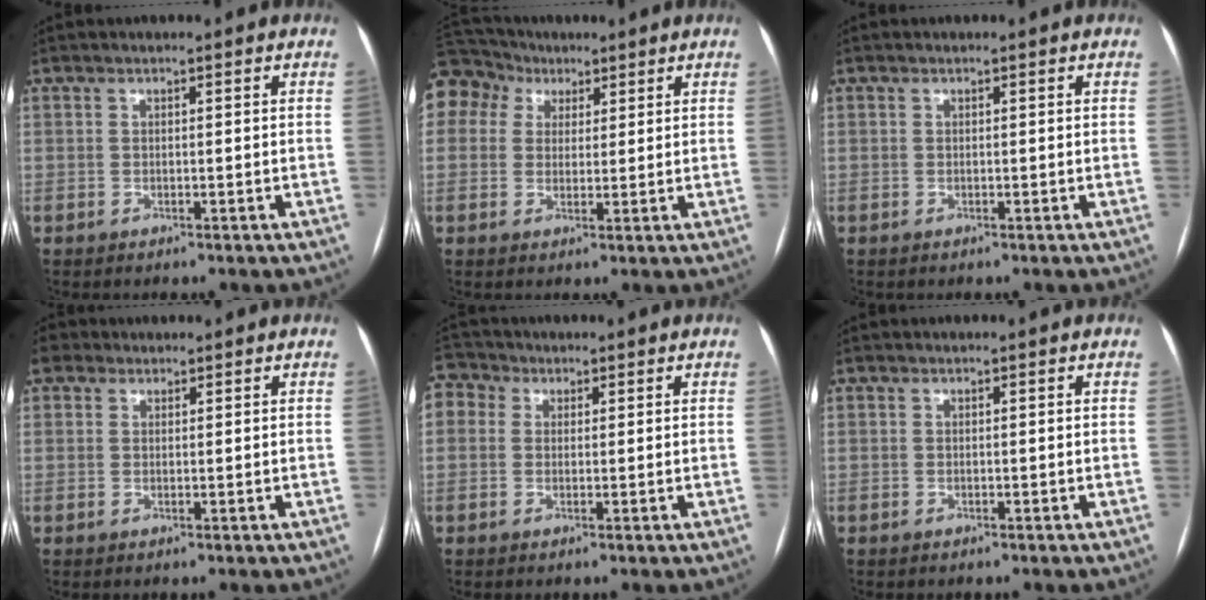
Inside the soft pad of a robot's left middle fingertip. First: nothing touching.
{"total": 12.1, "force": [5.9, 10.0, 3.5], "torque": [-0.108, 0.063, 0.113]}
{"total": 0.0}
{"total": 2.2, "force": [1.3, 1.7, 0.4], "torque": [-0.008, 0.016, 0.019]}
{"total": 4.7, "force": [1.6, 4.1, 1.6], "torque": [-0.042, 0.027, 0.028]}
{"total": 0.0}